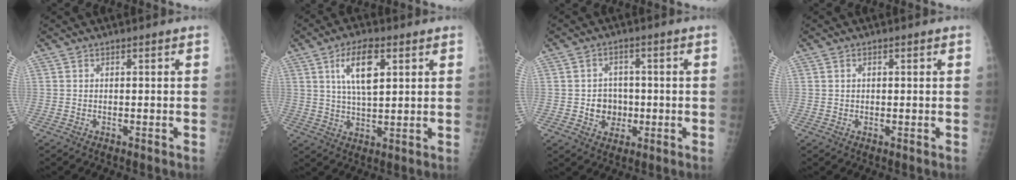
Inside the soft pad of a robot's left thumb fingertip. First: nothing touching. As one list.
[{"total": 9.5, "force": [3.7, 4.0, 7.8], "torque": [-0.131, -0.010, 0.069]}, {"total": 5.7, "force": [-0.8, 5.1, 2.5], "torque": [-0.009, 0.009, -0.011]}, {"total": 0.9, "force": [0.3, 0.7, 0.4], "torque": [-0.003, 0.000, 0.006]}]